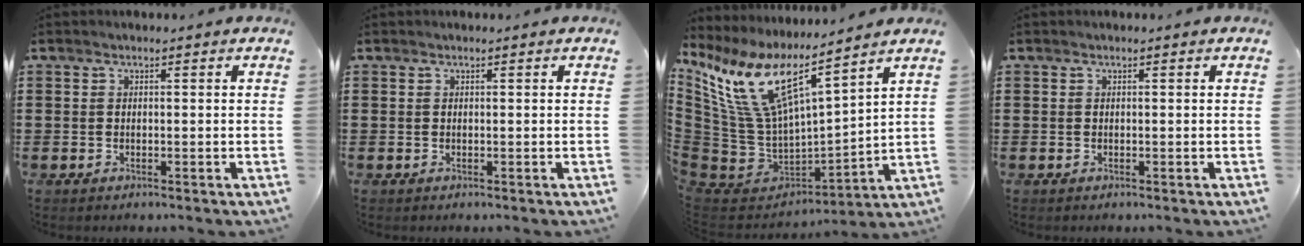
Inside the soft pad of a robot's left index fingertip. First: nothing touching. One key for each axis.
{"total": 0.0}
{"total": 12.6, "fx": 6.9, "fy": 4.6, "fz": 9.5, "tx": -0.234, "ty": -0.054, "tz": 0.118}
{"total": 0.0}